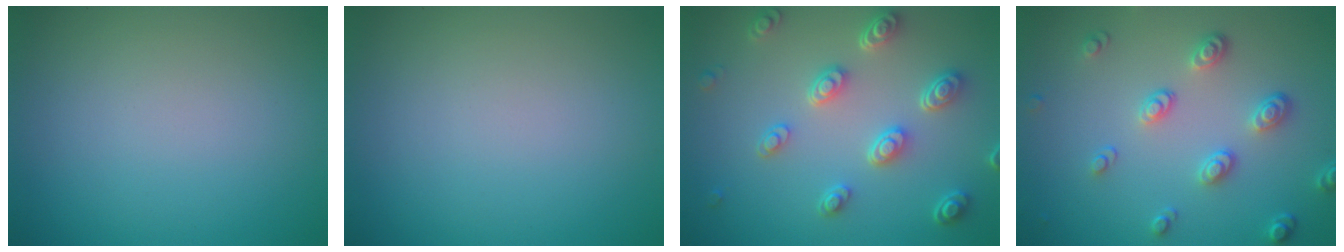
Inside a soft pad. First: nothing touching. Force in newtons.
{"total": 0.0}
{"total": 4.7, "press": 3.6, "slide": 2.9}
{"total": 3.6, "press": 2.9, "slide": 2.1}